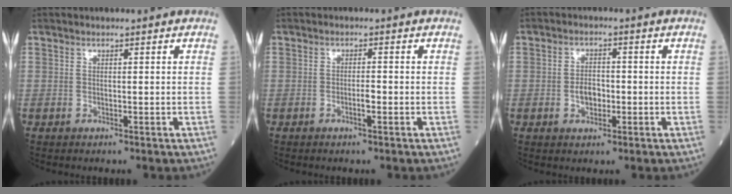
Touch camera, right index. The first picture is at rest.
{"total": 1.6, "force": [-0.7, 0.2, 1.4], "torque": [-0.025, 0.001, -0.014]}
{"total": 3.2, "force": [-0.8, 1.9, 2.4], "torque": [-0.043, 0.003, -0.013]}